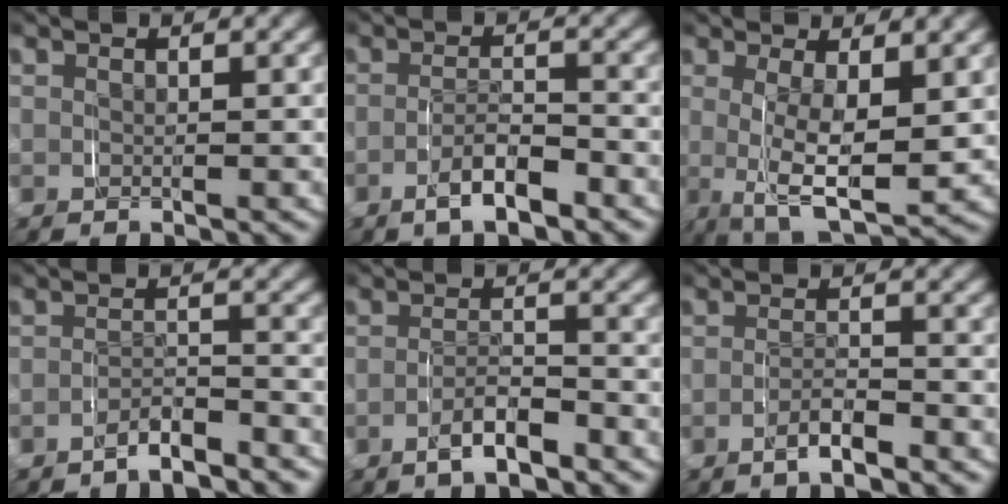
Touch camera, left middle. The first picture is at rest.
{"total": 3.0, "force": [-2.1, 0.8, 1.9], "torque": [-0.033, 0.003, -0.040]}
{"total": 6.8, "force": [-0.7, 3.0, 6.1], "torque": [-0.118, -0.032, 0.004]}
{"total": 3.2, "force": [-3.1, 0.4, 0.7], "torque": [-0.009, -0.002, -0.057]}
{"total": 2.7, "force": [-2.2, 0.7, 1.5], "torque": [-0.024, 0.001, -0.040]}
{"total": 2.1, "force": [-1.6, 0.4, 1.2], "torque": [-0.023, 0.000, -0.031]}